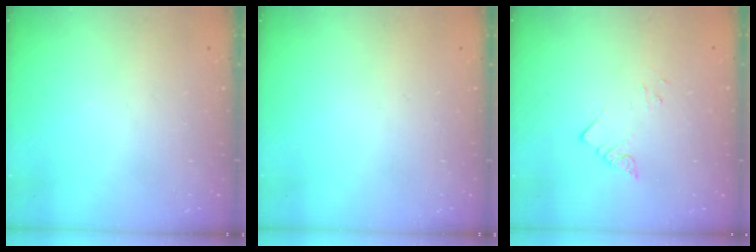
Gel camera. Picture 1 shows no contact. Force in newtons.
{"total": 0.0}
{"total": 2.9, "press": 2.9, "slide": 0.4}